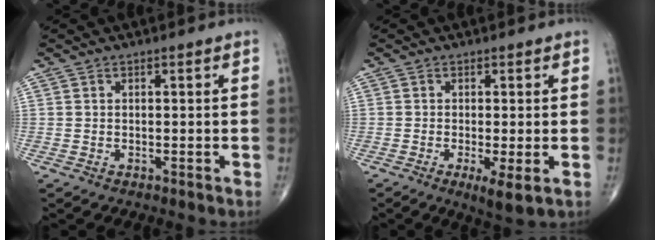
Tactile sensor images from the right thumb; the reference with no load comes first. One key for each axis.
{"total": 4.2, "fx": -1.1, "fy": 0.8, "fz": 3.9, "tx": -0.074, "ty": -0.016, "tz": -0.021}